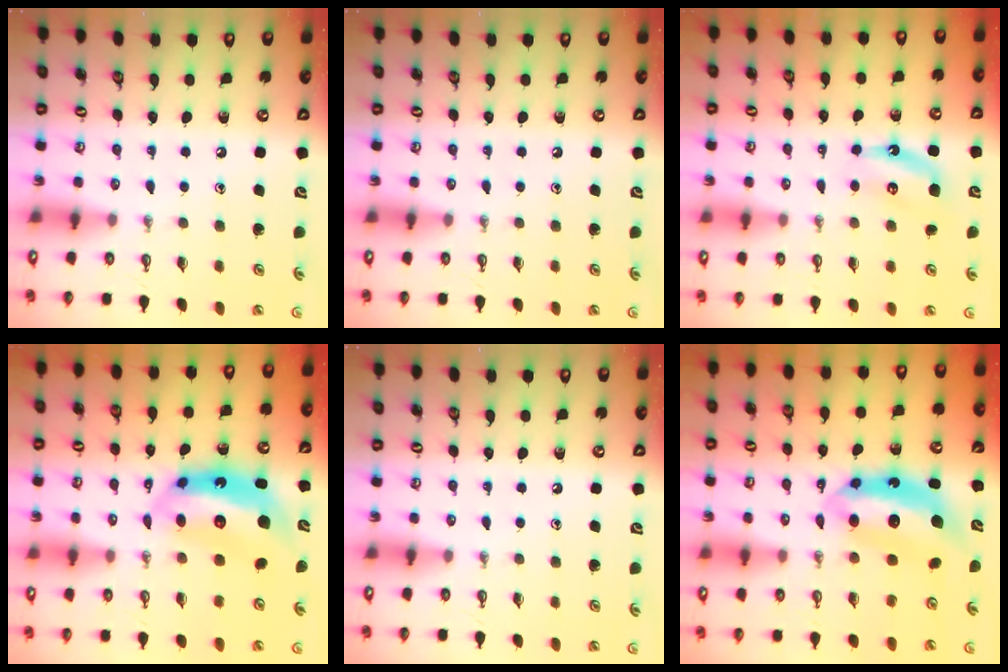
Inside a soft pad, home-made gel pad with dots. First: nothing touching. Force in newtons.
{"total": 0.0}
{"total": 5.4, "press": 5.4, "slide": 0.7}
{"total": 10.3, "press": 10.3, "slide": 1.1}
{"total": 0.0}
{"total": 8.4, "press": 8.4, "slide": 0.6}